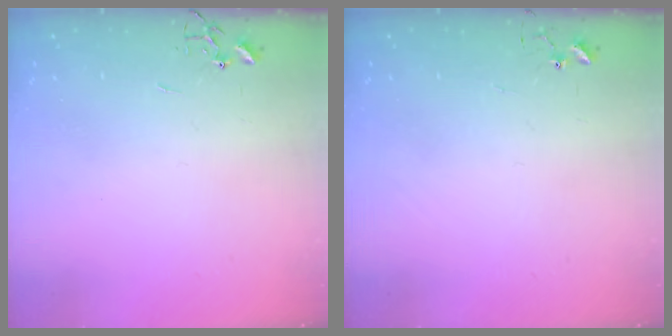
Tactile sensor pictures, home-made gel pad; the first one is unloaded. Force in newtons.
{"total": 4.8, "press": 4.8, "slide": 0.2}